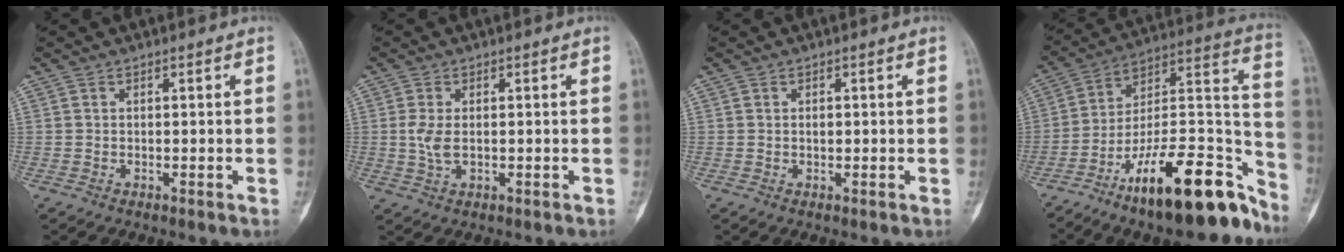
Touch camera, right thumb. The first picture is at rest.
{"total": 3.6, "force": [0.1, 1.8, 3.1], "torque": [-0.072, -0.003, 0.002]}
{"total": 0.9, "force": [0.2, 0.5, 0.6], "torque": [-0.010, 0.001, 0.004]}
{"total": 25.5, "force": [-16.4, 8.4, 17.6], "torque": [-0.200, 0.114, -0.264]}